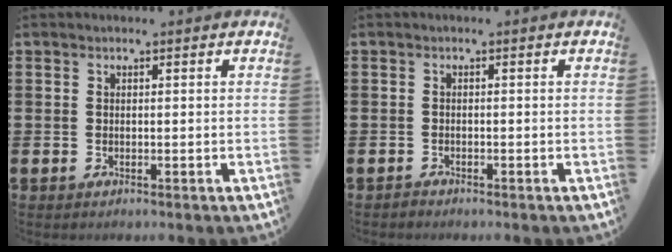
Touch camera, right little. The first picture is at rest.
{"total": 0.6, "force": [-0.5, 0.1, -0.1], "torque": [0.000, -0.001, -0.012]}